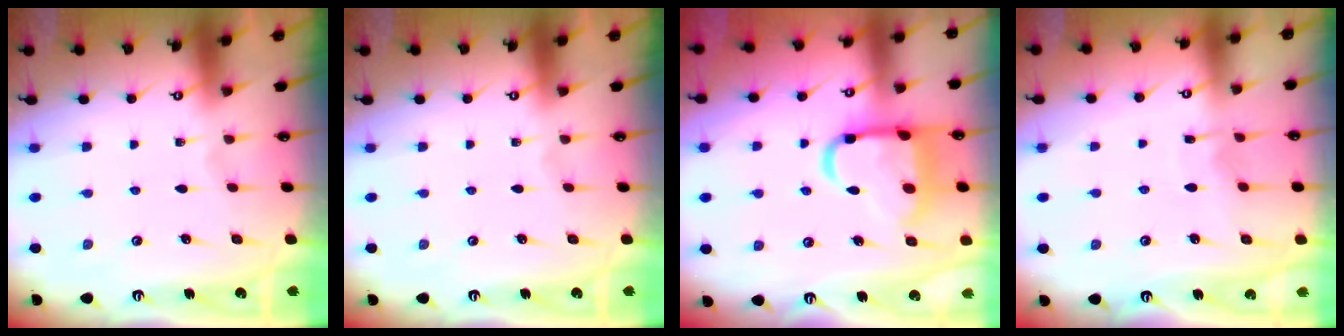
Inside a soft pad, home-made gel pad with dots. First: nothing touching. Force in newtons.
{"total": 0.0}
{"total": 16.0, "press": 15.9, "slide": 1.6}
{"total": 5.3, "press": 5.2, "slide": 0.5}